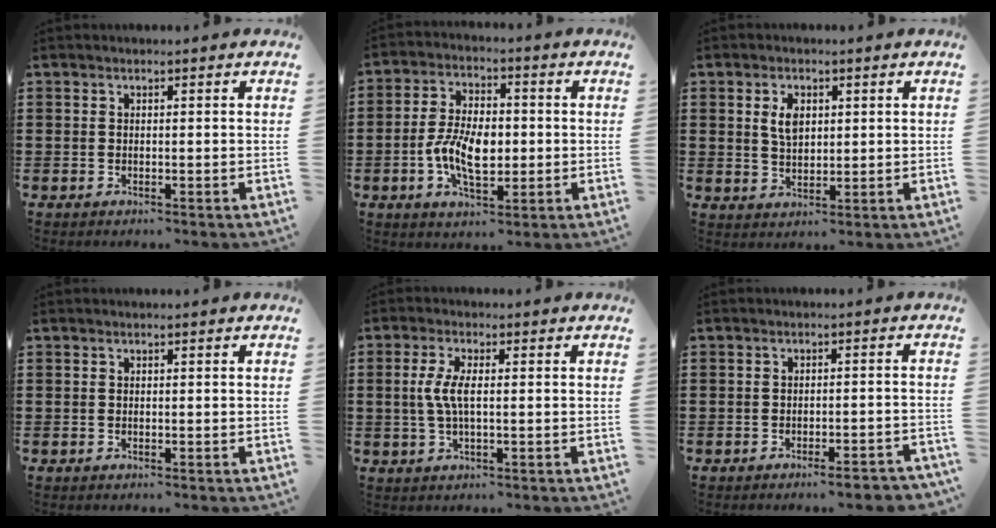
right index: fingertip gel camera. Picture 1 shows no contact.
{"total": 8.3, "force": [-1.4, 4.5, 6.9], "torque": [-0.156, 0.002, -0.034]}
{"total": 3.9, "force": [1.2, 2.3, 2.9], "torque": [-0.065, 0.011, 0.020]}
{"total": 0.0}
{"total": 4.3, "force": [0.0, 1.2, 4.2], "torque": [-0.099, -0.006, -0.008]}
{"total": 2.6, "force": [-2.1, 0.0, 1.4], "torque": [-0.023, -0.001, -0.040]}